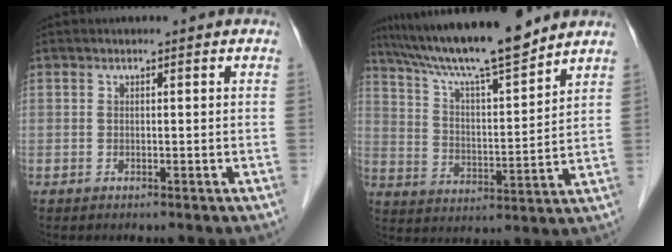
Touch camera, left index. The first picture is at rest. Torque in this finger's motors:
{"motor_torque": [1.21, -0.93, 0.56, 0.12]}